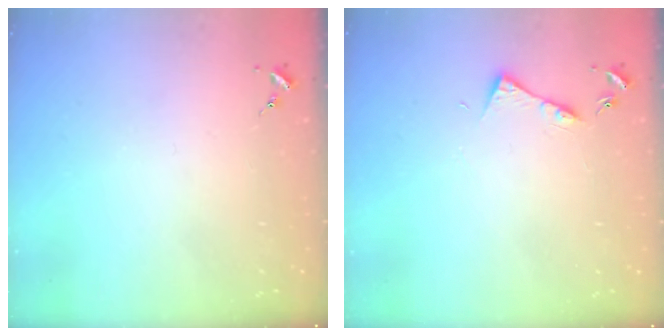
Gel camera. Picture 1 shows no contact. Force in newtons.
{"total": 6.1, "press": 6.0, "slide": 0.8}